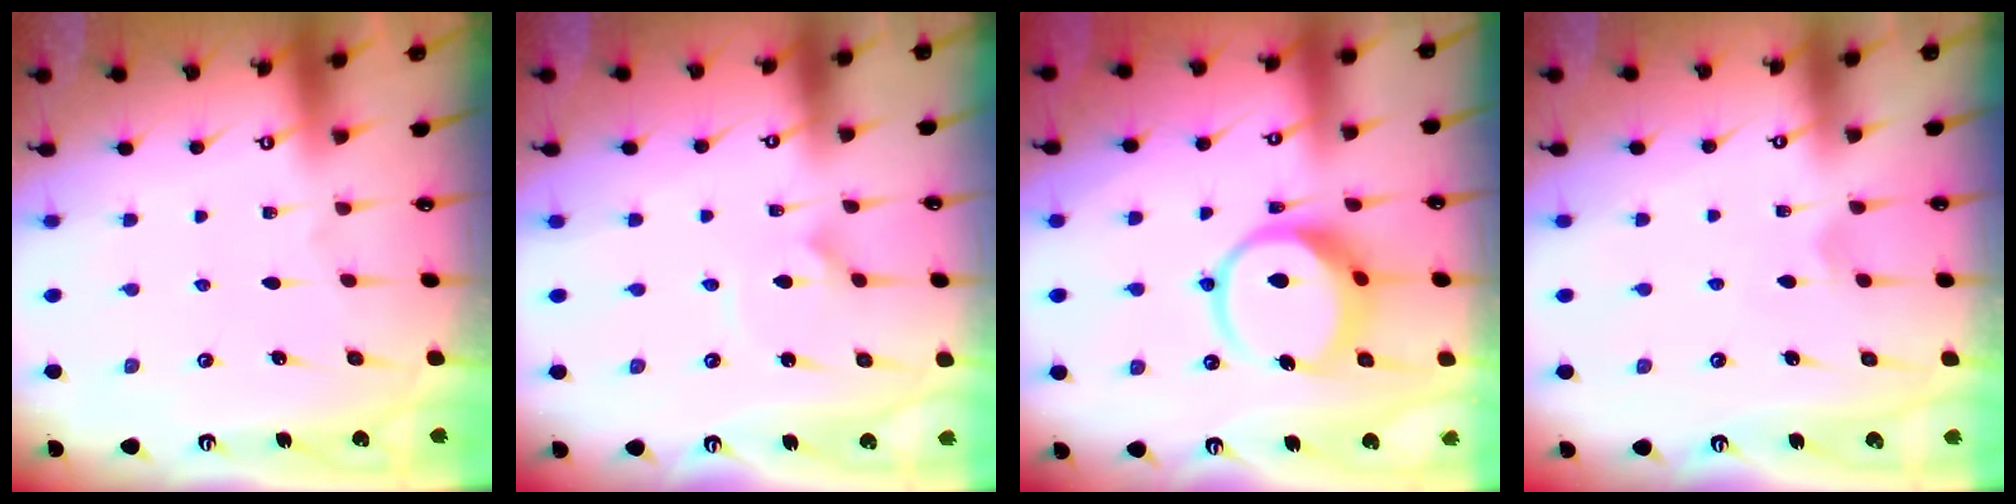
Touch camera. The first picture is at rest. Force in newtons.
{"total": 2.9, "press": 2.9, "slide": 0.2}
{"total": 11.1, "press": 11.0, "slide": 1.4}
{"total": 5.1, "press": 5.1, "slide": 0.4}